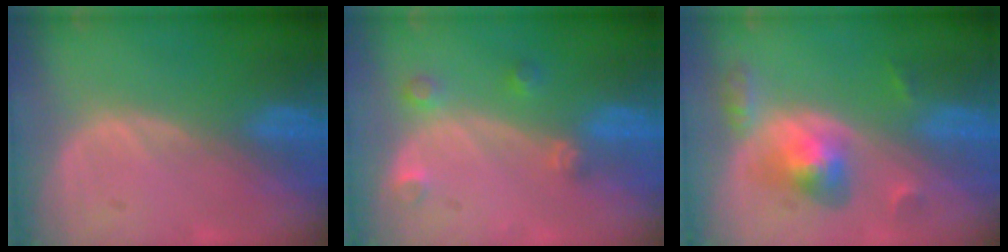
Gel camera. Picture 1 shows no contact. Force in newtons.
{"total": 2.7, "press": 2.7, "slide": 0.3}
{"total": 5.9, "press": 5.5, "slide": 1.9}